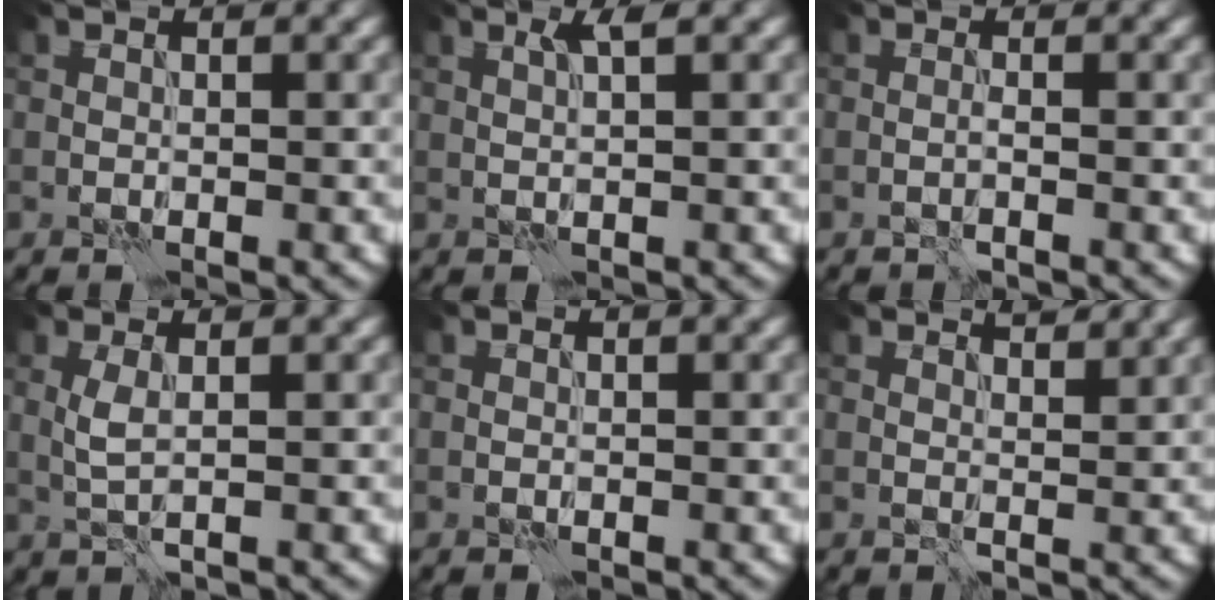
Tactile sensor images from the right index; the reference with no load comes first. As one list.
[{"total": 1.6, "force": [0.8, 0.0, 1.4], "torque": [-0.031, 0.003, 0.013]}, {"total": 0.6, "force": [-0.2, 0.0, 0.5], "torque": [-0.011, 0.000, -0.006]}, {"total": 1.7, "force": [0.4, 0.3, 1.6], "torque": [-0.042, 0.003, 0.008]}, {"total": 0.0}, {"total": 1.8, "force": [1.6, 0.3, 0.7], "torque": [-0.013, -0.008, 0.025]}]